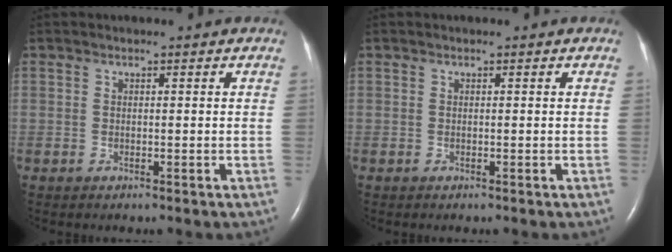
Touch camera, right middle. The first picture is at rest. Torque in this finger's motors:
{"motor_torque": [-0.01, 0.04, 0.00, 0.00]}